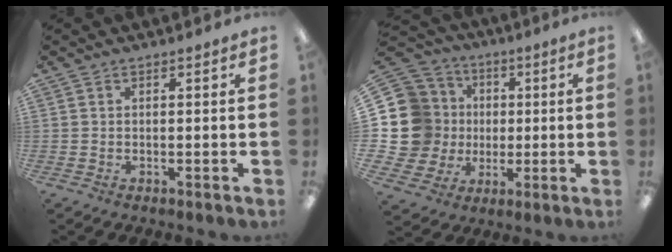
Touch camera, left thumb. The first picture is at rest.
{"total": 16.1, "force": [0.9, 15.2, 5.2], "torque": [-0.121, 0.003, 0.045]}